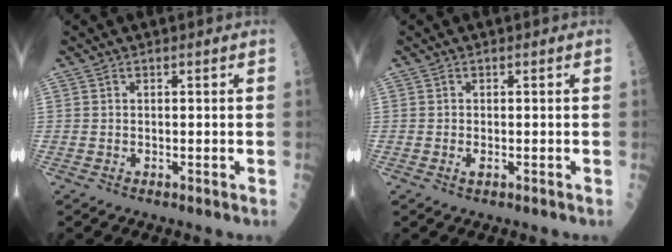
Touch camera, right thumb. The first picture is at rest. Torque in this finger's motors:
{"motor_torque": [-0.09, 0.02, -0.06, -0.05, 0.06]}